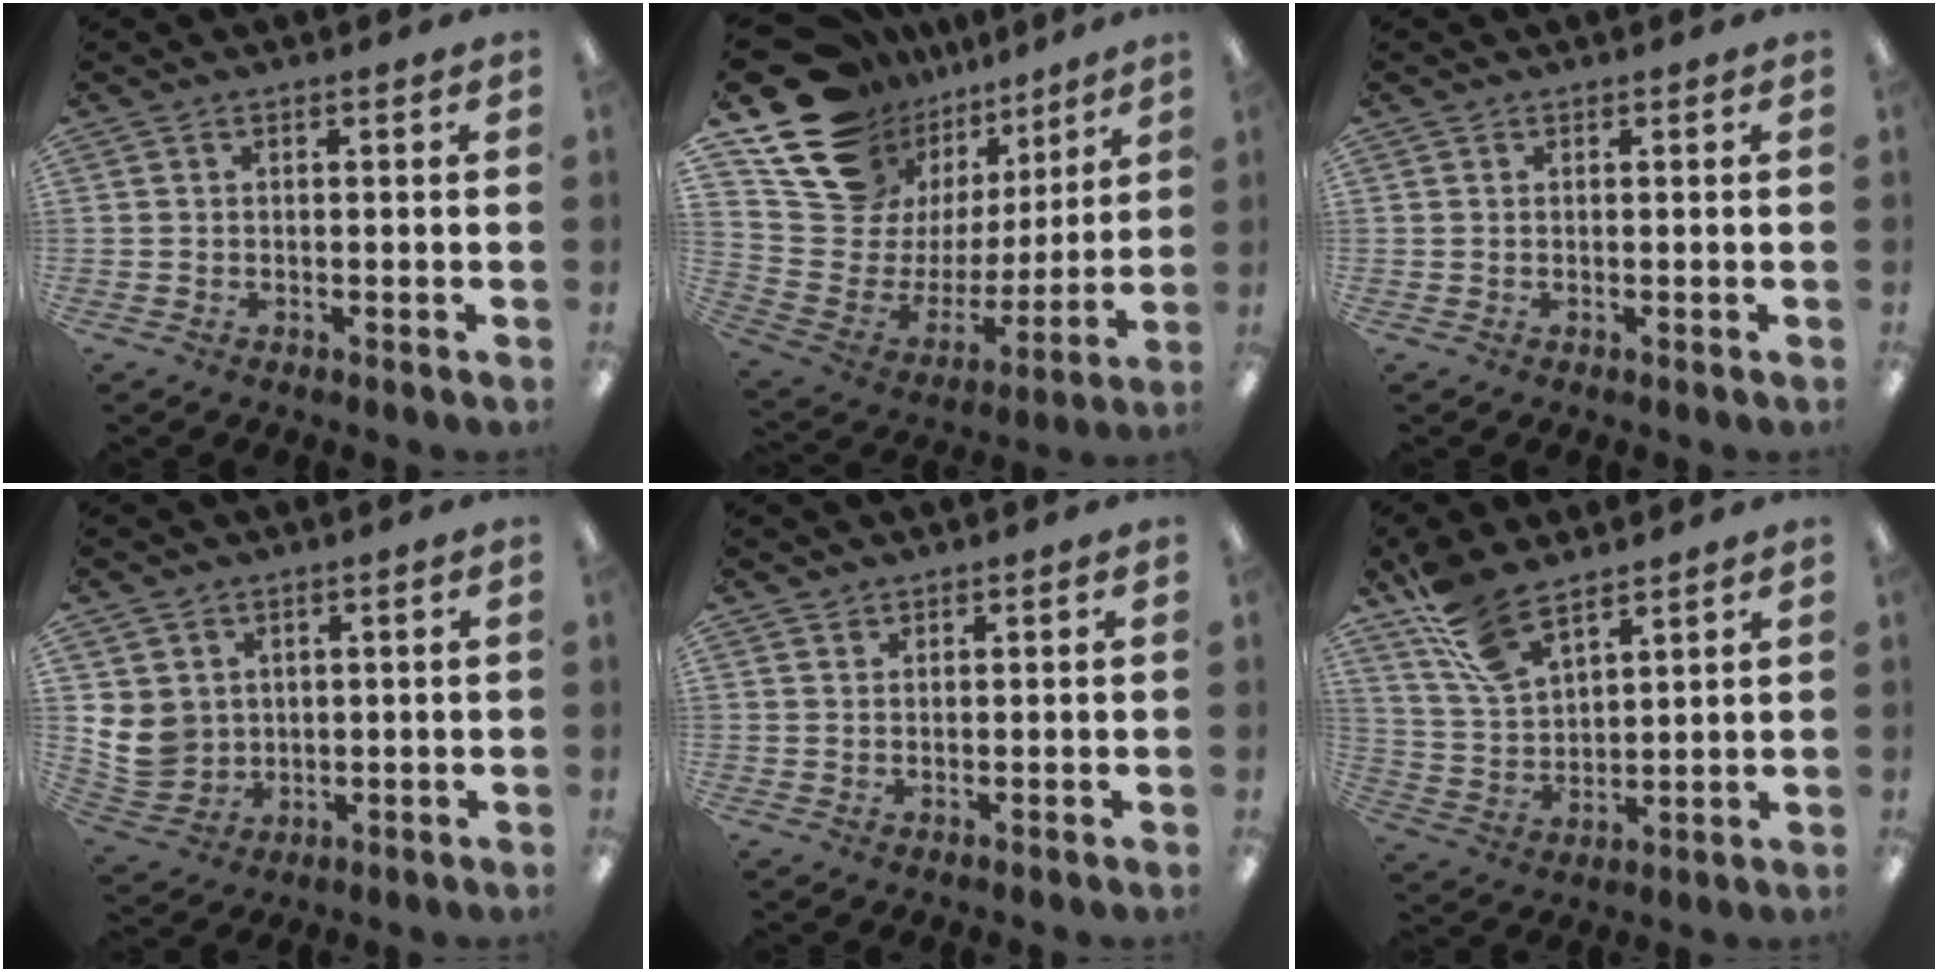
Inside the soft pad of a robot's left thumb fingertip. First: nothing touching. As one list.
[{"total": 18.4, "force": [13.0, 11.6, 6.1], "torque": [-0.115, -0.107, 0.255]}, {"total": 0.0}, {"total": 8.3, "force": [1.7, 7.8, 2.1], "torque": [-0.063, -0.006, 0.040]}, {"total": 1.3, "force": [1.1, 0.6, -0.1], "torque": [0.001, -0.002, 0.023]}, {"total": 12.2, "force": [9.3, 5.1, 6.0], "torque": [-0.135, -0.037, 0.181]}]